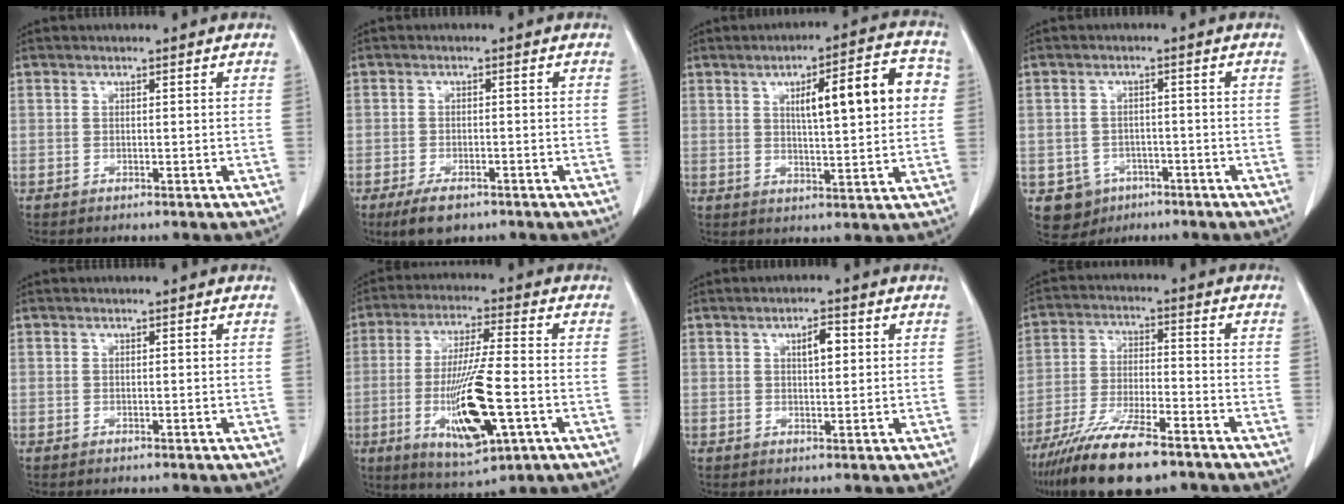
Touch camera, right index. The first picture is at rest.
{"total": 4.7, "force": [-3.2, 2.2, 2.7], "torque": [-0.053, -0.005, -0.047]}
{"total": 12.3, "force": [2.9, 2.4, 11.7], "torque": [-0.163, 0.026, 0.041]}
{"total": 5.4, "force": [-2.6, 4.7, 0.8], "torque": [-0.013, 0.009, -0.031]}
{"total": 0.0}
{"total": 14.4, "force": [-4.0, 2.1, 13.6], "torque": [-0.260, -0.020, -0.062]}
{"total": 3.2, "force": [1.0, 1.1, 2.8], "torque": [-0.047, 0.002, 0.016]}
{"total": 14.2, "force": [-10.4, 2.8, 9.2], "torque": [-0.180, -0.032, -0.184]}